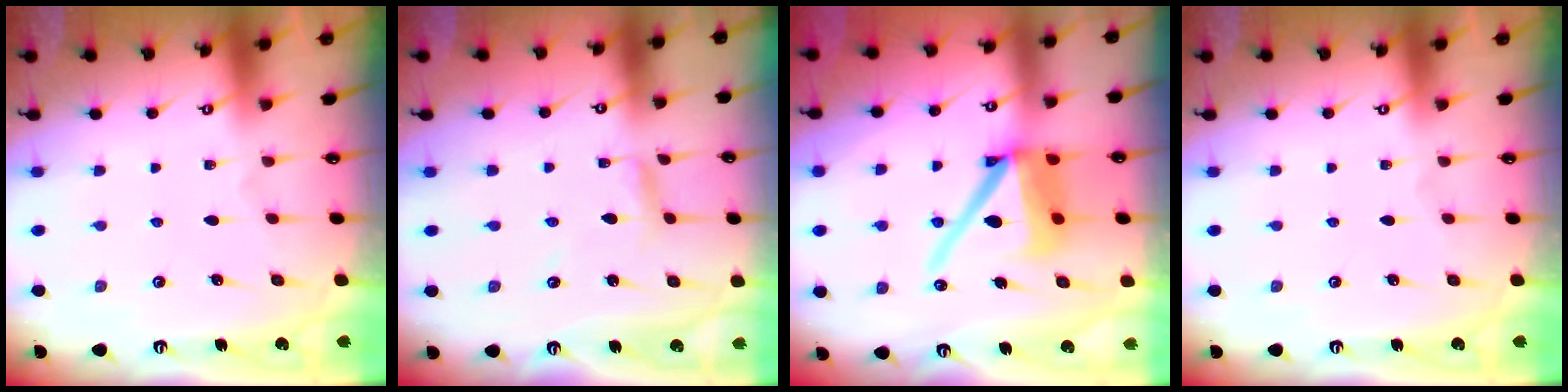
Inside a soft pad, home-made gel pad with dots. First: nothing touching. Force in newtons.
{"total": 2.2, "press": 2.2, "slide": 0.2}
{"total": 14.2, "press": 14.1, "slide": 1.7}
{"total": 0.0}